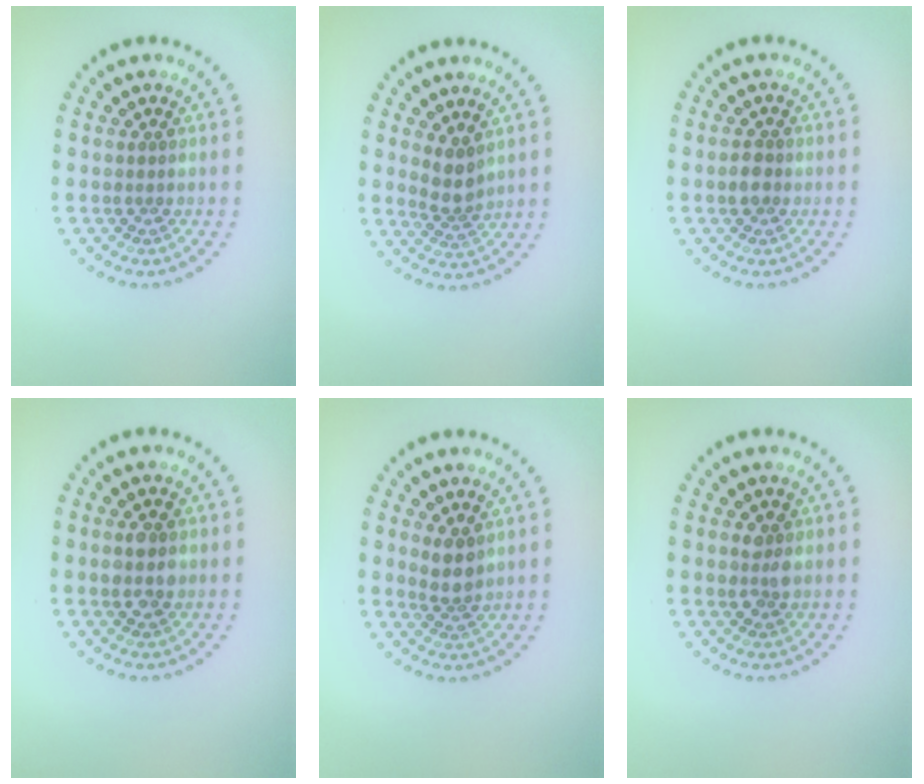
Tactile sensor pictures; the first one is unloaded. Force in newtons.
{"total": 2.4, "press": 1.9, "slide": 1.5}
{"total": 1.5, "press": 1.5, "slide": 0.3}
{"total": 2.3, "press": 2.3, "slide": 0.2}
{"total": 2.3, "press": 2.0, "slide": 1.1}
{"total": 1.7, "press": 1.6, "slide": 0.4}